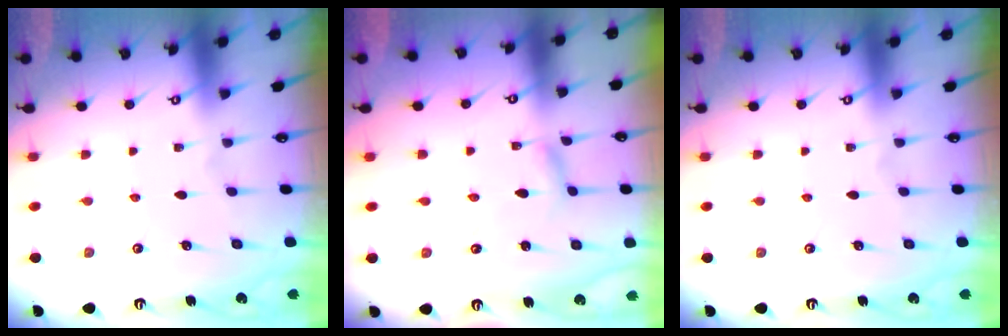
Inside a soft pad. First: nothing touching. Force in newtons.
{"total": 2.9, "press": 2.9, "slide": 0.2}
{"total": 0.0}